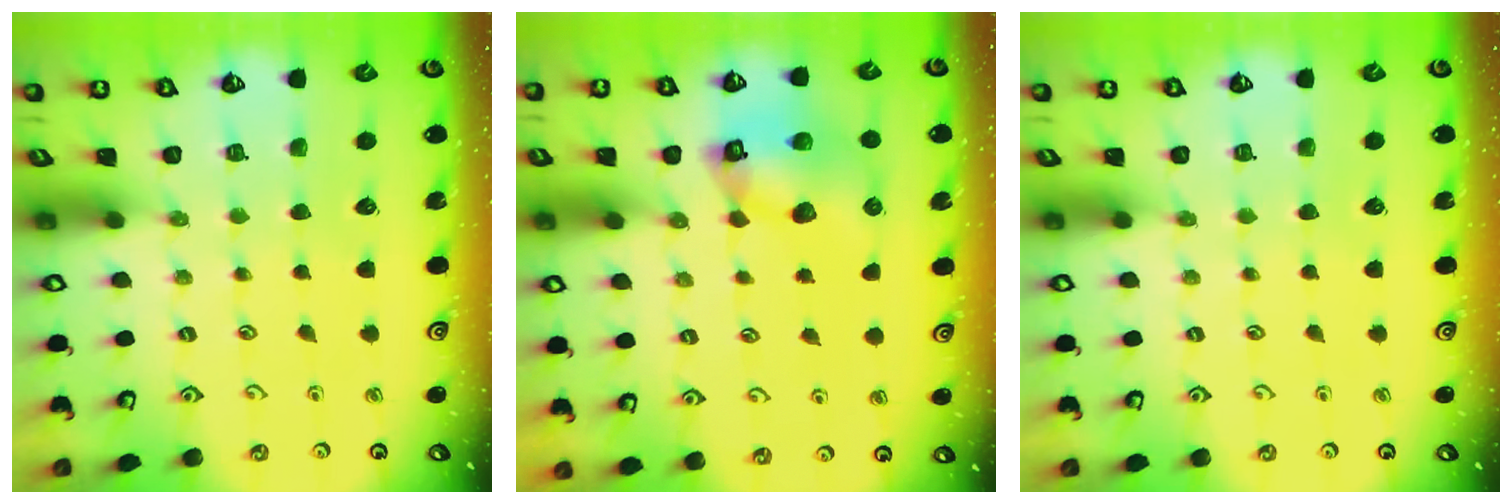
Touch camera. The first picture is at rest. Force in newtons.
{"total": 10.8, "press": 10.7, "slide": 1.4}
{"total": 0.0}